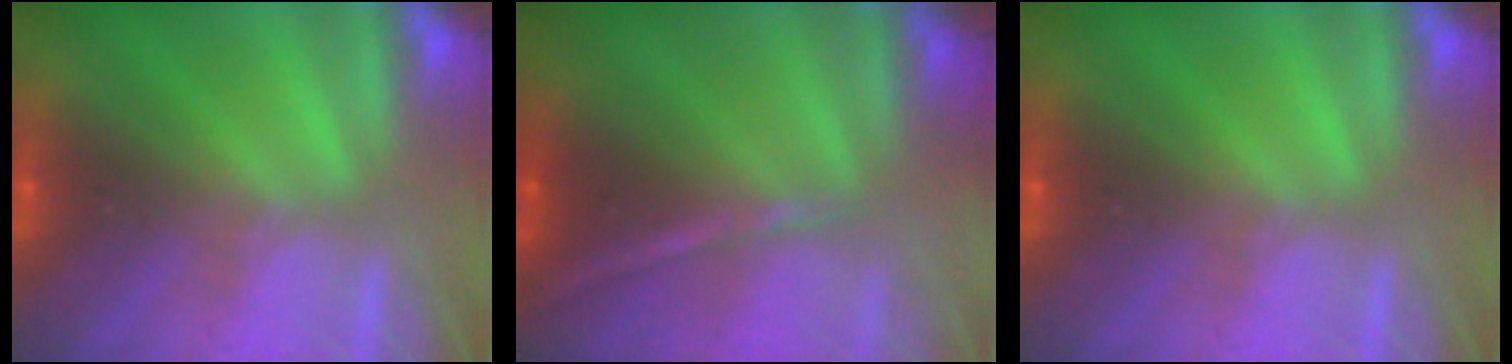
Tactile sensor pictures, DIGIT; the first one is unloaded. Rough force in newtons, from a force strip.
{"total": 1.3}
{"total": 0.0}